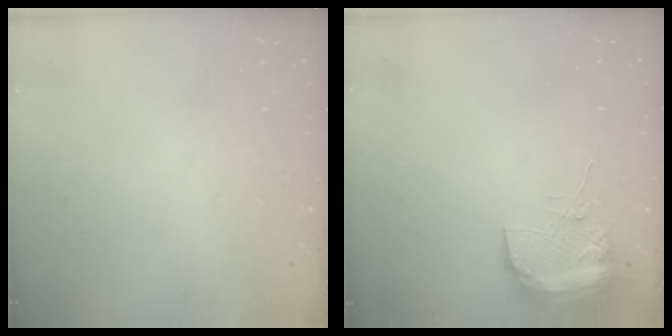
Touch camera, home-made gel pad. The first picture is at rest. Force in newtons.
{"total": 10.4, "press": 10.4, "slide": 1.2}